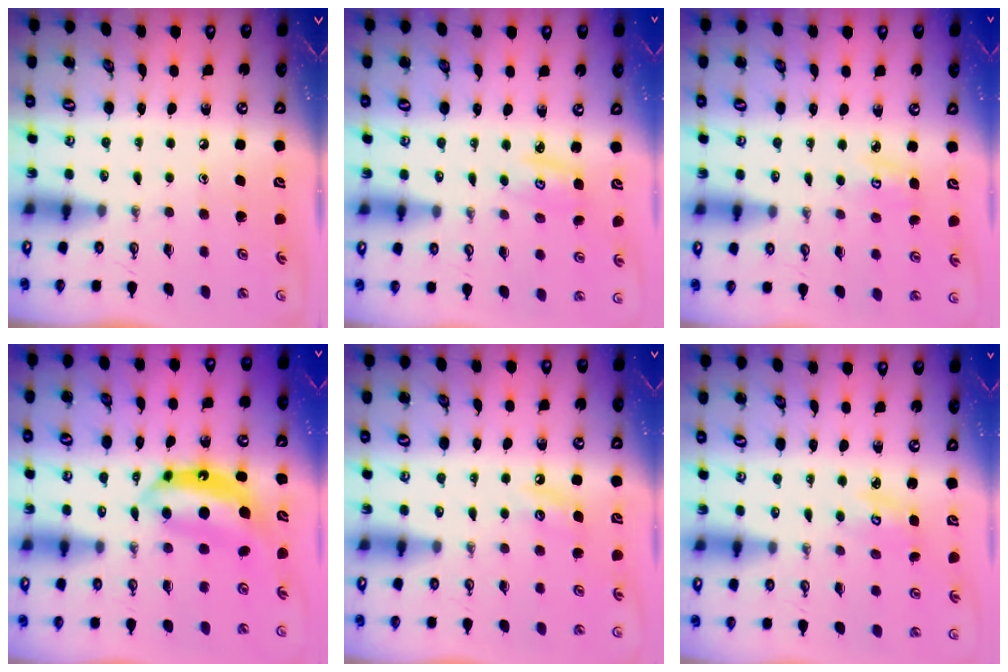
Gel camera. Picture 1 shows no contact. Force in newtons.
{"total": 2.8, "press": 2.8, "slide": 0.2}
{"total": 4.7, "press": 4.7, "slide": 0.4}
{"total": 7.3, "press": 7.3, "slide": 0.5}
{"total": 3.4, "press": 3.3, "slide": 0.4}
{"total": 3.4, "press": 3.4, "slide": 0.4}